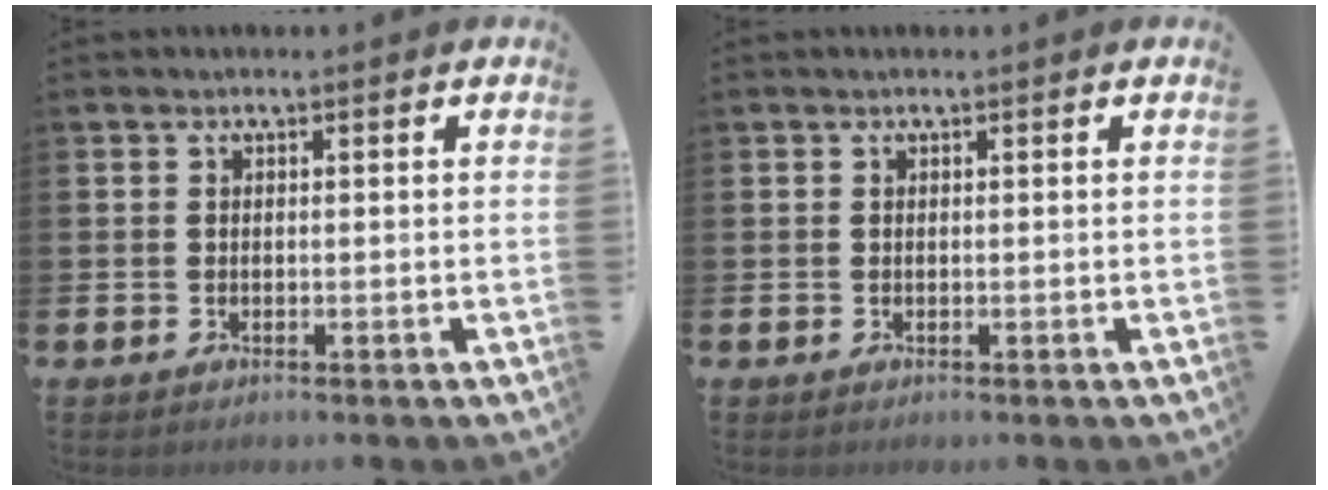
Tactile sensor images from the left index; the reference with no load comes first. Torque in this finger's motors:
{"motor_torque": [-0.10, -0.02, -0.23, 0.01]}